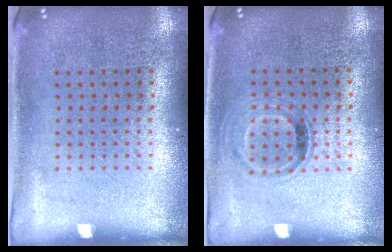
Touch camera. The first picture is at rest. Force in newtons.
{"total": 0.9, "press": 0.8, "slide": 0.3}